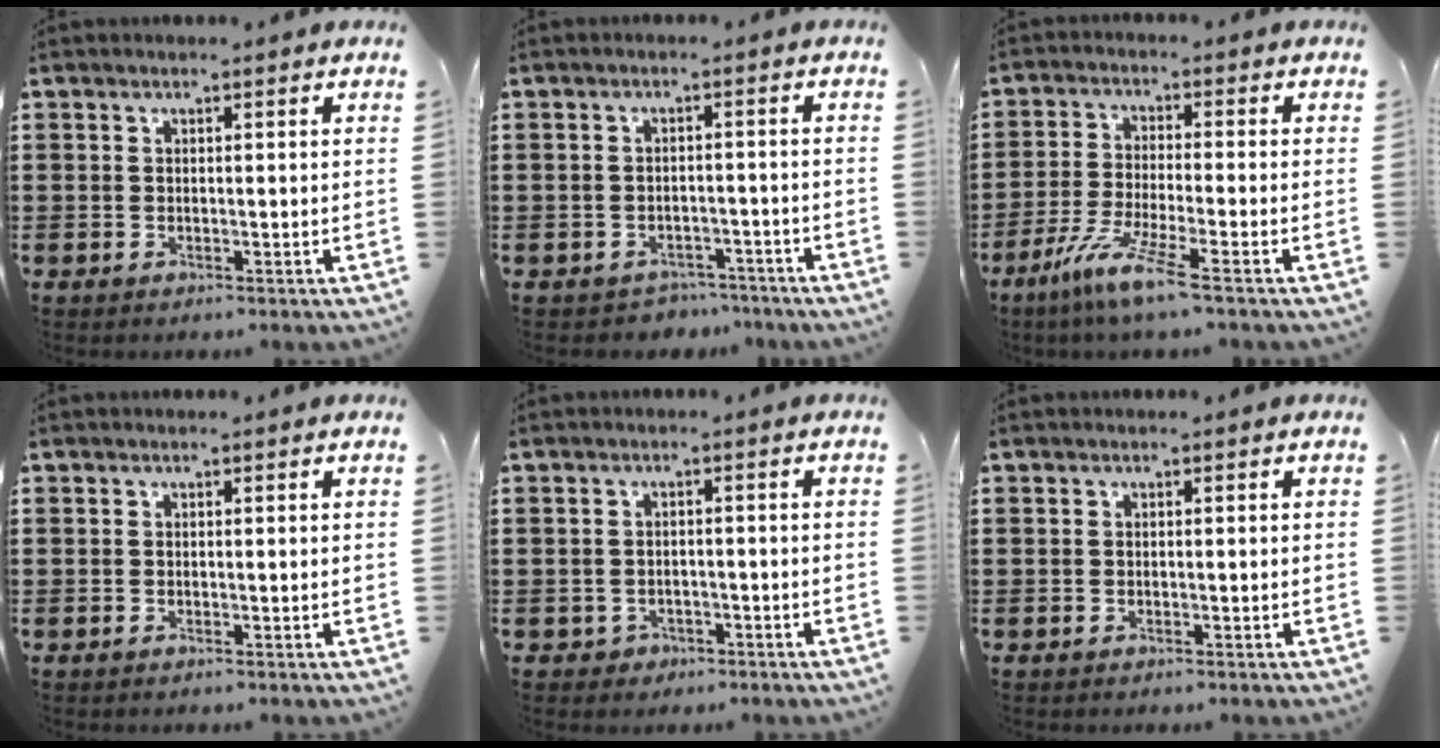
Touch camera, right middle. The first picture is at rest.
{"total": 2.4, "force": [-2.3, 0.7, -0.3], "torque": [-0.005, 0.002, -0.052]}
{"total": 7.3, "force": [-5.1, 0.0, 5.2], "torque": [-0.109, -0.015, -0.098]}
{"total": 0.0}
{"total": 1.6, "force": [-1.2, 1.0, 0.1], "torque": [-0.009, 0.001, -0.029]}
{"total": 0.0}